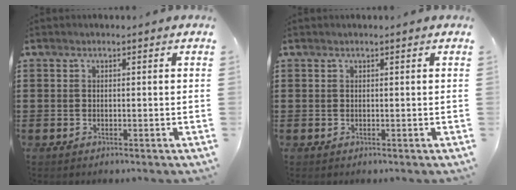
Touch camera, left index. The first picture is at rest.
{"total": 0.0}